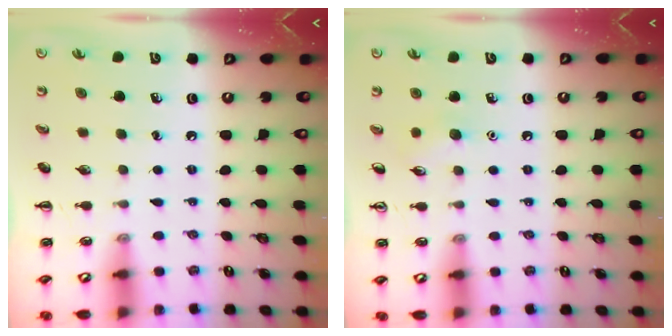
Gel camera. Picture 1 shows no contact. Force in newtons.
{"total": 5.2, "press": 5.0, "slide": 1.6}